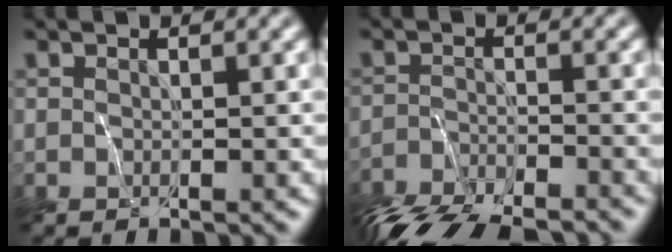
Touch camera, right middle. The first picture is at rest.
{"total": 7.4, "force": [-7.0, 1.2, 2.3], "torque": [-0.044, -0.030, -0.123]}